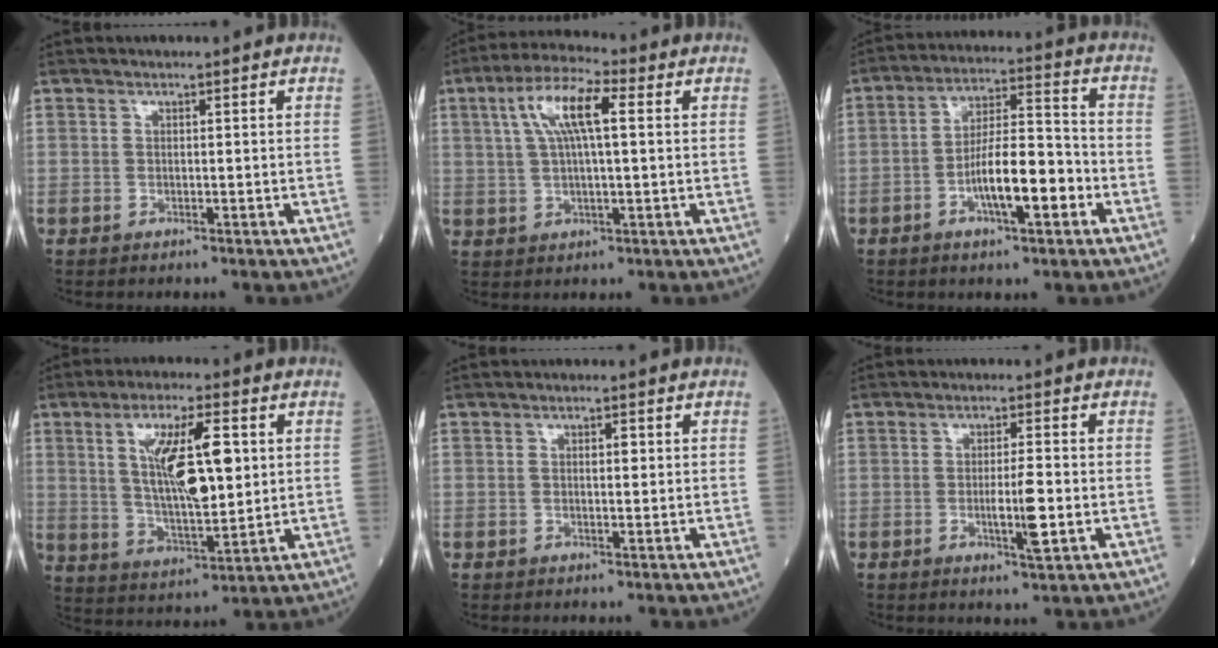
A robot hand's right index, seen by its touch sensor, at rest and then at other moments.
{"total": 9.6, "force": [2.7, 2.3, 8.9], "torque": [-0.180, 0.022, 0.051]}
{"total": 10.8, "force": [-3.7, 2.6, 9.8], "torque": [-0.178, 0.015, -0.062]}
{"total": 12.7, "force": [3.0, 3.2, 11.9], "torque": [-0.230, 0.002, 0.058]}
{"total": 2.6, "force": [0.3, 0.4, 2.5], "torque": [-0.049, 0.004, 0.007]}
{"total": 5.2, "force": [-1.0, 0.5, 5.1], "torque": [-0.090, -0.007, -0.013]}